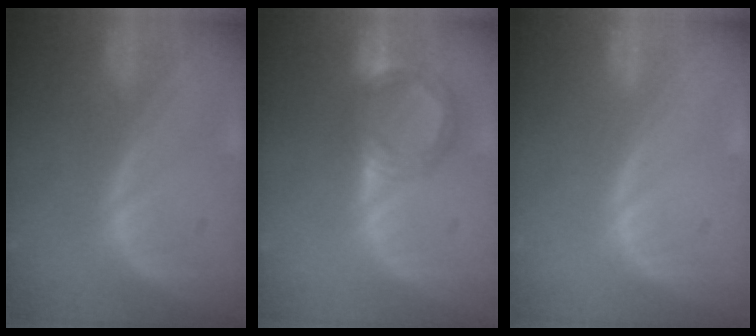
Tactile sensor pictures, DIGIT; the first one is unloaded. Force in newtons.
{"total": 6.2, "press": 6.1, "slide": 1.2}
{"total": 0.0}